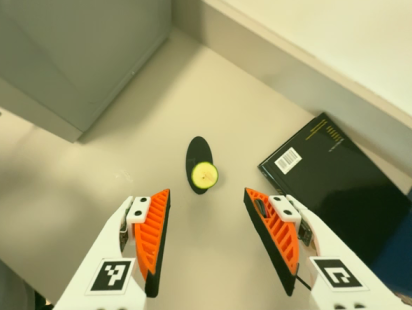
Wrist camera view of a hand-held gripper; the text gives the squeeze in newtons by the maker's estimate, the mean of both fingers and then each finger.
{"total": 0.0}